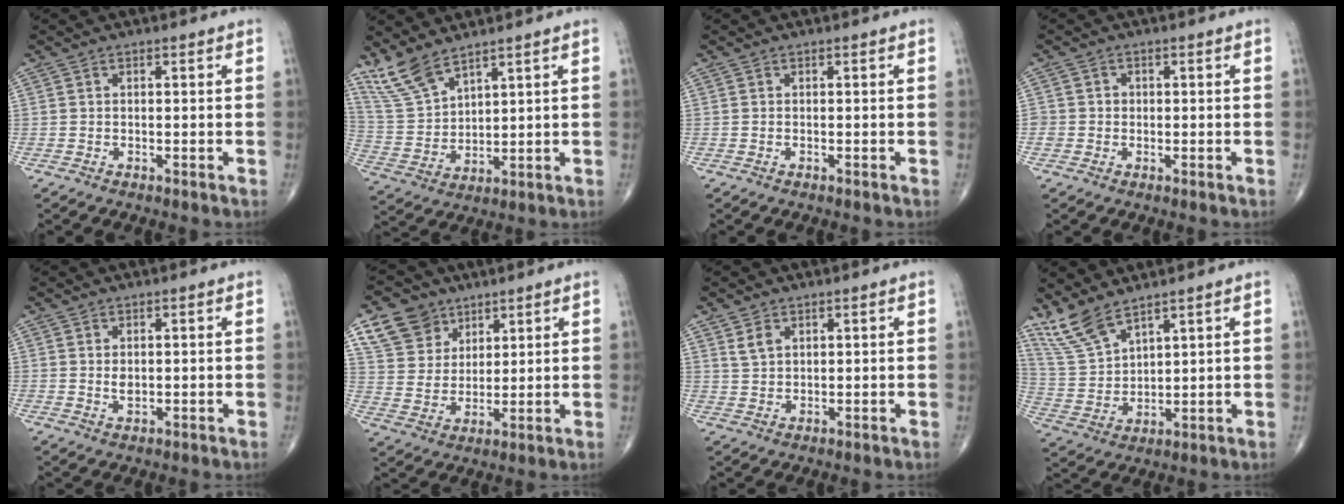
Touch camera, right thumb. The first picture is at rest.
{"total": 9.0, "force": [7.2, 3.1, 4.4], "torque": [-0.093, -0.031, 0.166]}
{"total": 0.0}
{"total": 2.1, "force": [-0.2, 2.1, 0.3], "torque": [0.011, 0.007, -0.004]}
{"total": 1.9, "force": [0.3, 1.1, 1.4], "torque": [-0.022, -0.005, 0.009]}
{"total": 10.3, "force": [6.1, 7.8, 2.7], "torque": [-0.028, -0.027, 0.124]}
{"total": 2.9, "force": [1.6, 1.9, 1.5], "torque": [-0.024, -0.007, 0.038]}
{"total": 8.9, "force": [7.2, 2.9, 4.4], "torque": [-0.096, -0.032, 0.166]}